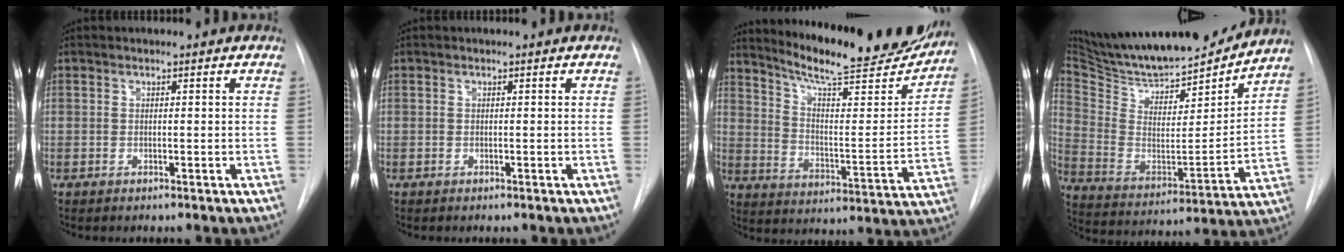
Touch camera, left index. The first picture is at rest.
{"total": 0.0}
{"total": 23.3, "force": [21.0, 2.8, 9.6], "torque": [-0.143, -0.053, 0.287]}
{"total": 25.3, "force": [23.0, 5.1, 9.1], "torque": [-0.169, -0.027, 0.355]}